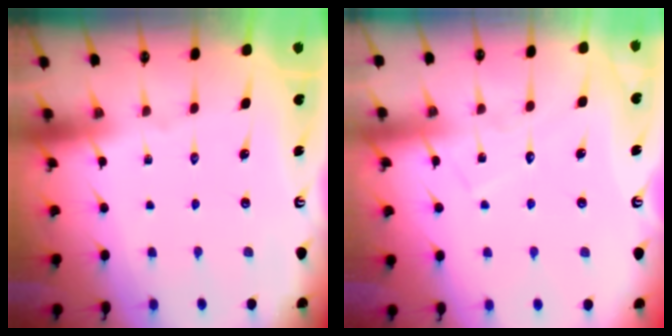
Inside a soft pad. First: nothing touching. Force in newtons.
{"total": 6.2, "press": 6.2, "slide": 0.5}